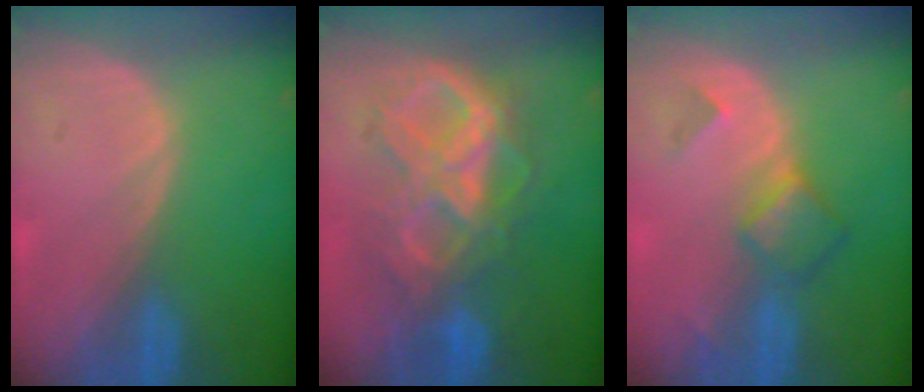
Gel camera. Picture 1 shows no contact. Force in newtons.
{"total": 10.0, "press": 9.9, "slide": 1.0}
{"total": 5.0, "press": 4.4, "slide": 2.4}